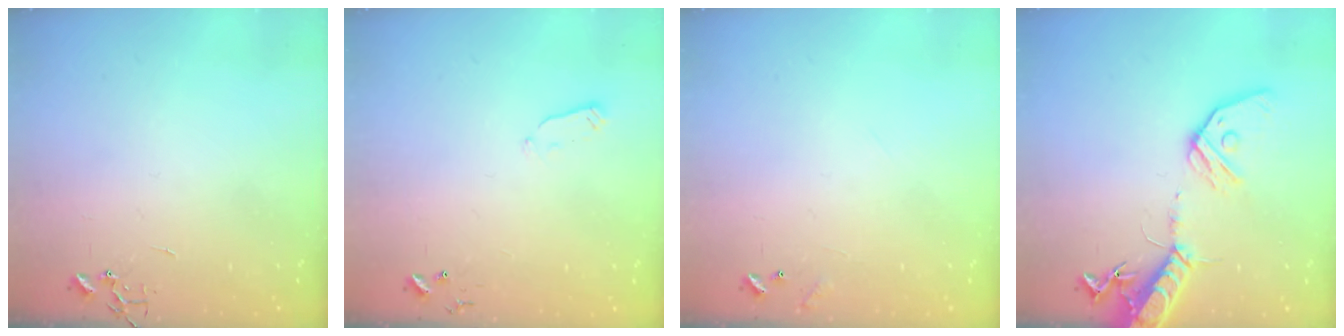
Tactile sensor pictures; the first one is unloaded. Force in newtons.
{"total": 2.7, "press": 2.6, "slide": 0.4}
{"total": 6.9, "press": 6.9, "slide": 0.4}
{"total": 16.0, "press": 15.7, "slide": 3.0}